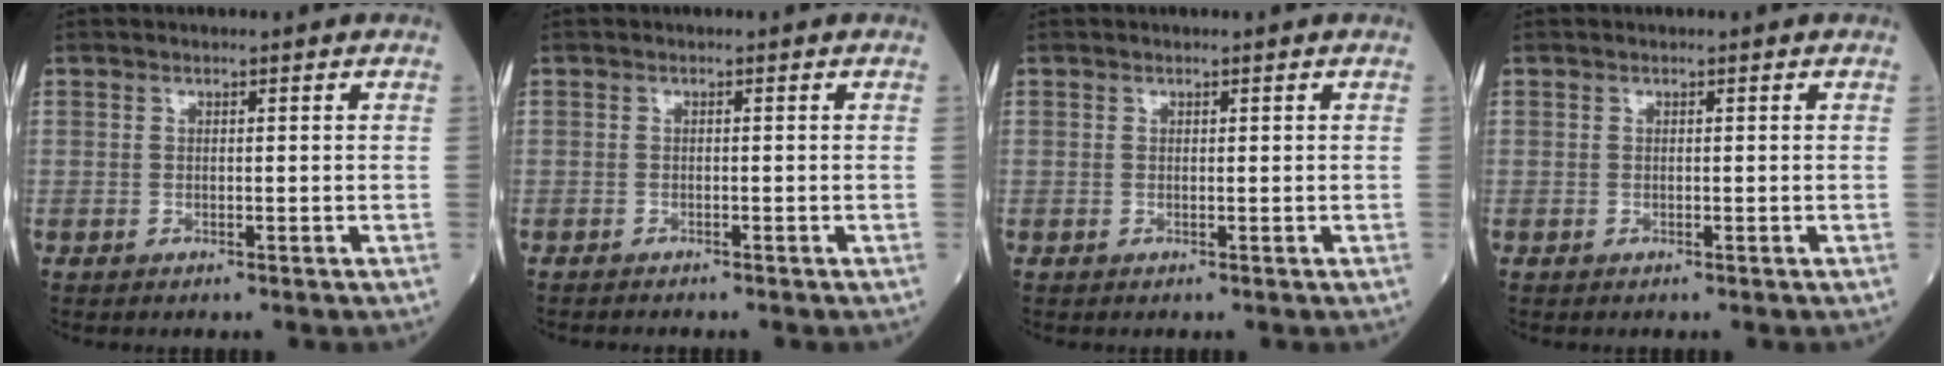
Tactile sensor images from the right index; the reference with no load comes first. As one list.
[{"total": 1.1, "force": [-1.1, 0.0, 0.3], "torque": [-0.007, 0.000, -0.015]}, {"total": 0.0}, {"total": 0.0}]